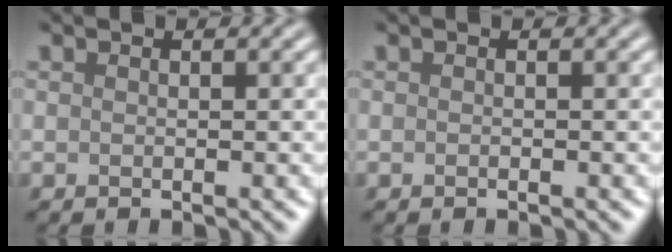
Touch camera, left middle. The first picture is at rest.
{"total": 0.0}